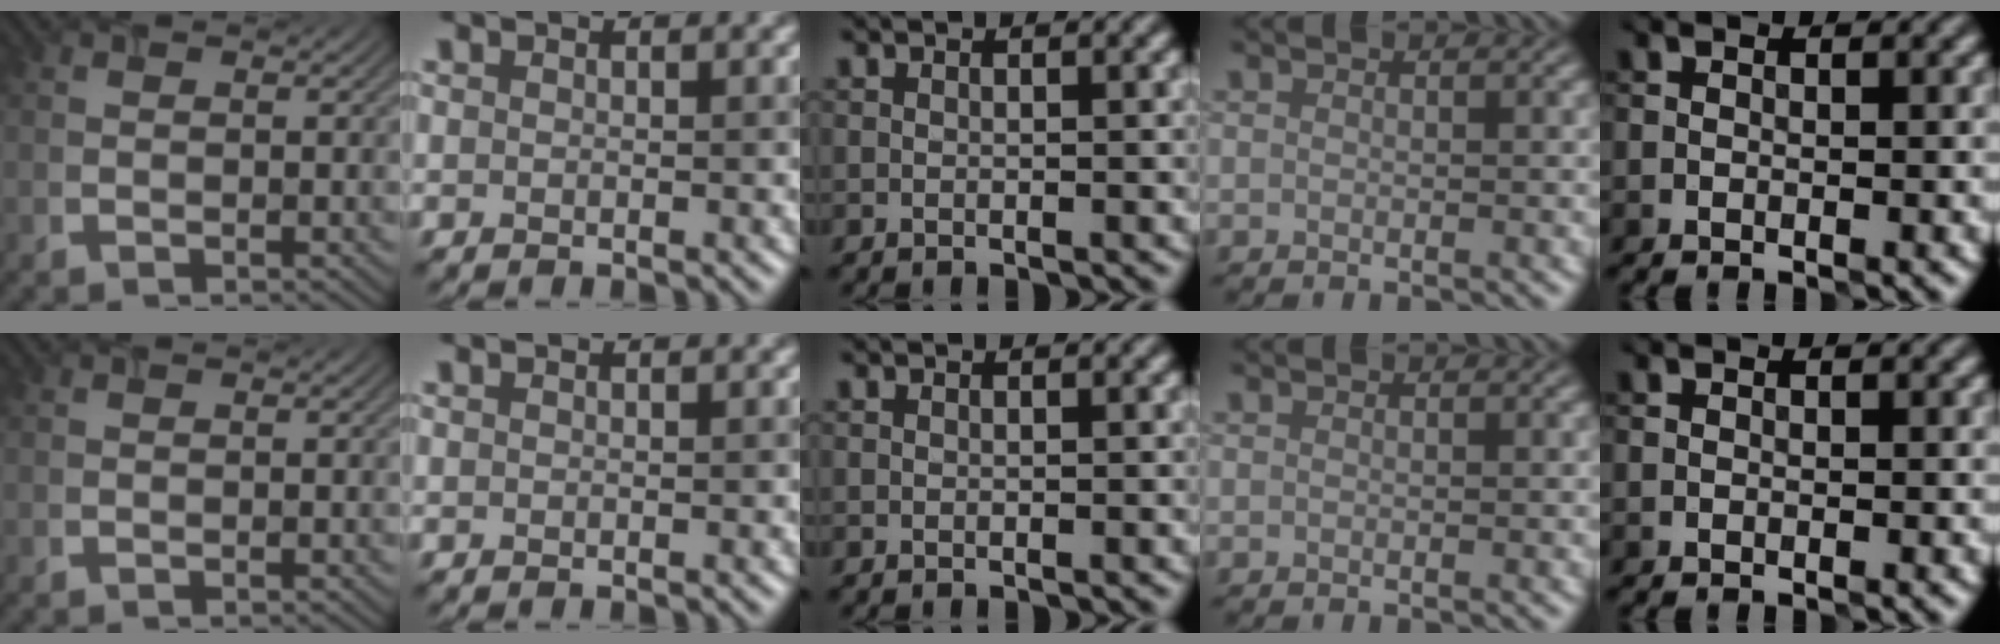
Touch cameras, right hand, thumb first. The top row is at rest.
{}